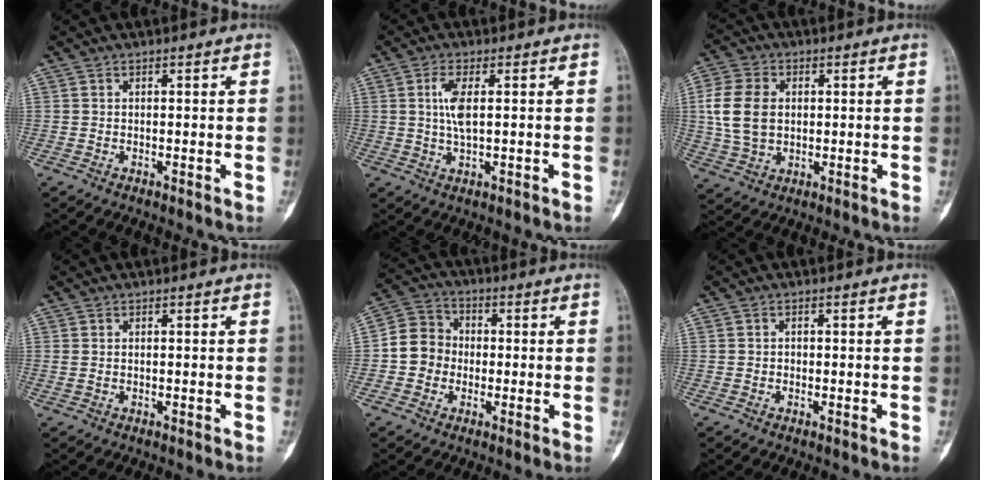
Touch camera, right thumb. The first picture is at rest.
{"total": 4.9, "force": [0.7, 1.4, 4.6], "torque": [-0.106, -0.003, 0.014]}
{"total": 10.7, "force": [1.2, 7.7, 7.3], "torque": [-0.145, 0.002, 0.027]}
{"total": 0.9, "force": [0.1, 0.6, 0.6], "torque": [-0.022, 0.003, 0.005]}
{"total": 8.1, "force": [-0.9, 7.4, 3.3], "torque": [-0.037, 0.026, -0.030]}
{"total": 0.8, "force": [-0.2, 0.7, 0.2], "torque": [0.000, 0.004, -0.003]}